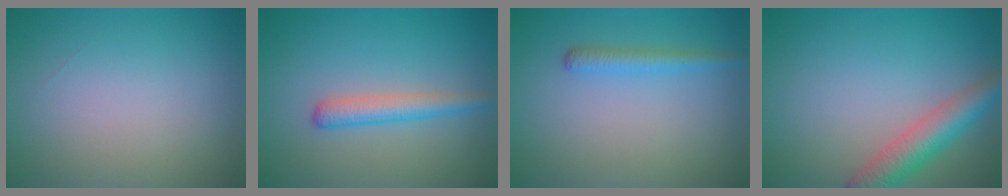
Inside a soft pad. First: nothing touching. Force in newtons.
{"total": 2.5, "press": 2.5, "slide": 0.1}
{"total": 1.7, "press": 1.7, "slide": 0.1}
{"total": 4.5, "press": 4.5, "slide": 0.2}